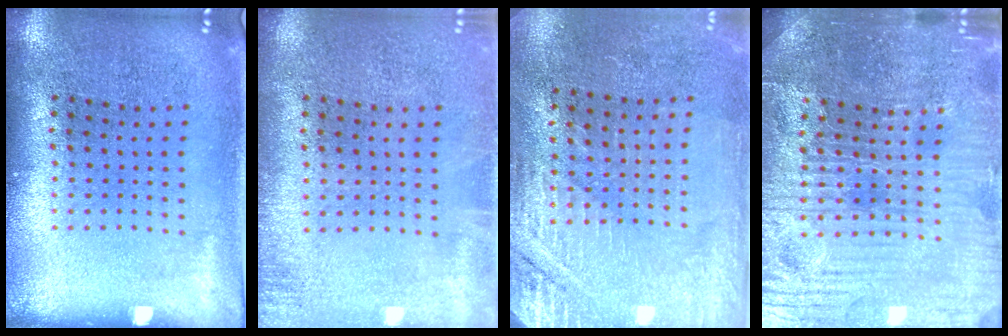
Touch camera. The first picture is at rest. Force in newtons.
{"total": 1.2, "press": 1.1, "slide": 0.2}
{"total": 2.8, "press": 2.7, "slide": 0.8}
{"total": 4.8, "press": 4.7, "slide": 1.1}